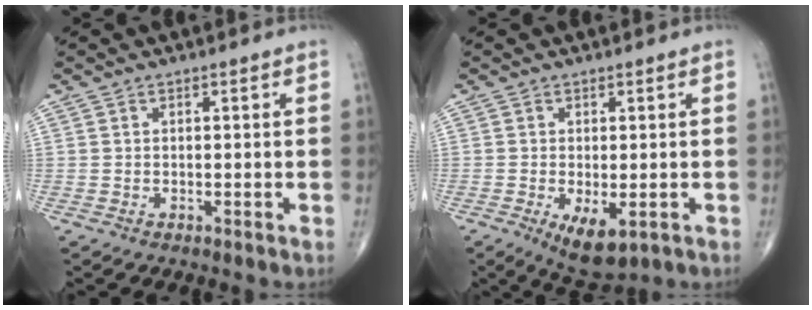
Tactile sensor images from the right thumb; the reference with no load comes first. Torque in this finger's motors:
{"motor_torque": [0.13, 0.31, 0.33, 0.10, 0.14]}